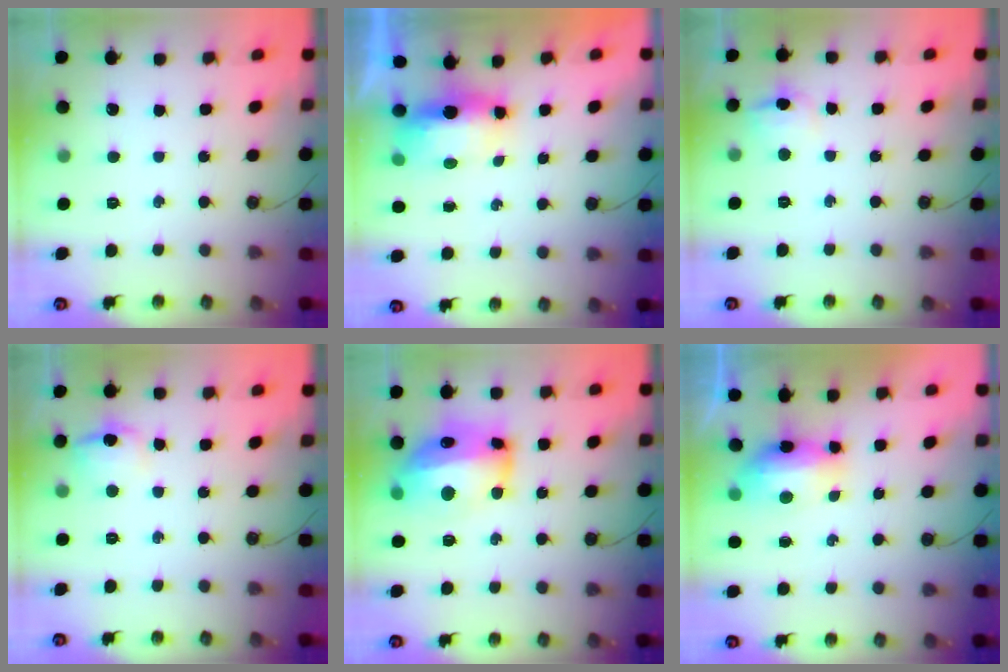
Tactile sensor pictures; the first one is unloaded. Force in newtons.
{"total": 7.1, "press": 7.1, "slide": 0.5}
{"total": 6.9, "press": 6.8, "slide": 1.0}
{"total": 9.0, "press": 9.0, "slide": 0.7}
{"total": 16.5, "press": 16.4, "slide": 1.6}
{"total": 10.1, "press": 9.1, "slide": 4.4}